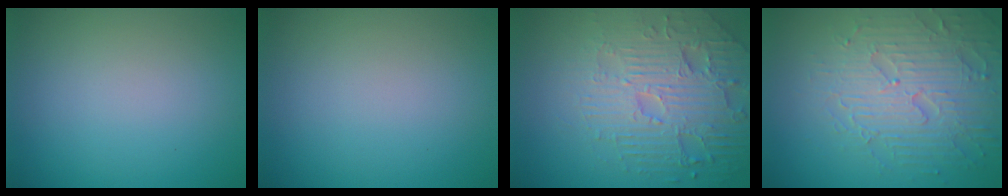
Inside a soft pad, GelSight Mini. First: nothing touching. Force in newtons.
{"total": 0.0}
{"total": 6.9, "press": 5.3, "slide": 4.4}
{"total": 6.2, "press": 5.2, "slide": 3.4}